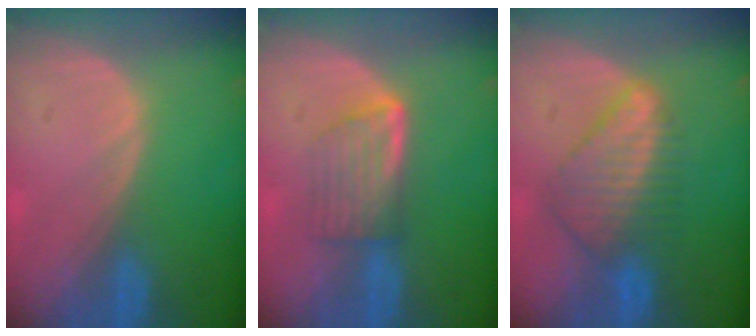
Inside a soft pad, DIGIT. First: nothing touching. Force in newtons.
{"total": 5.8, "press": 5.4, "slide": 2.0}
{"total": 7.7, "press": 7.0, "slide": 3.2}